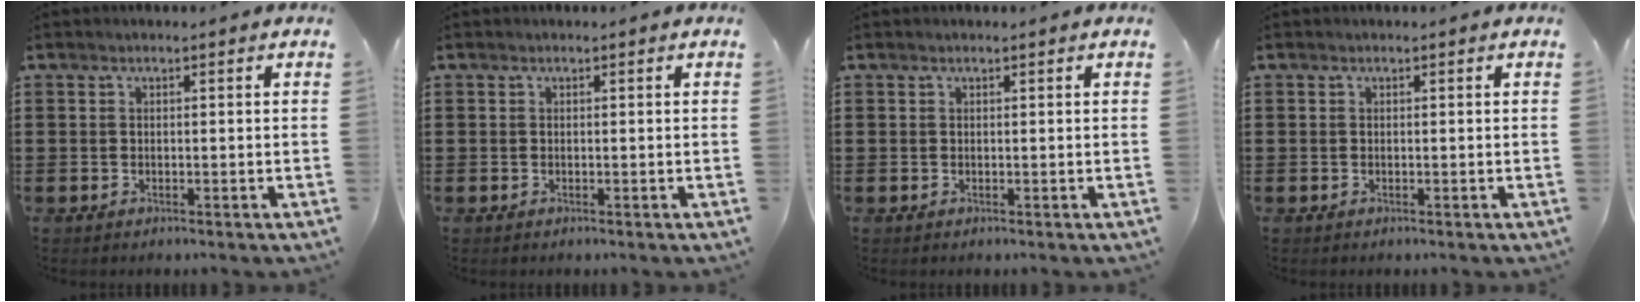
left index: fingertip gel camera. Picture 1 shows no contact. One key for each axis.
{"total": 0.0}
{"total": 0.0}
{"total": 0.0}